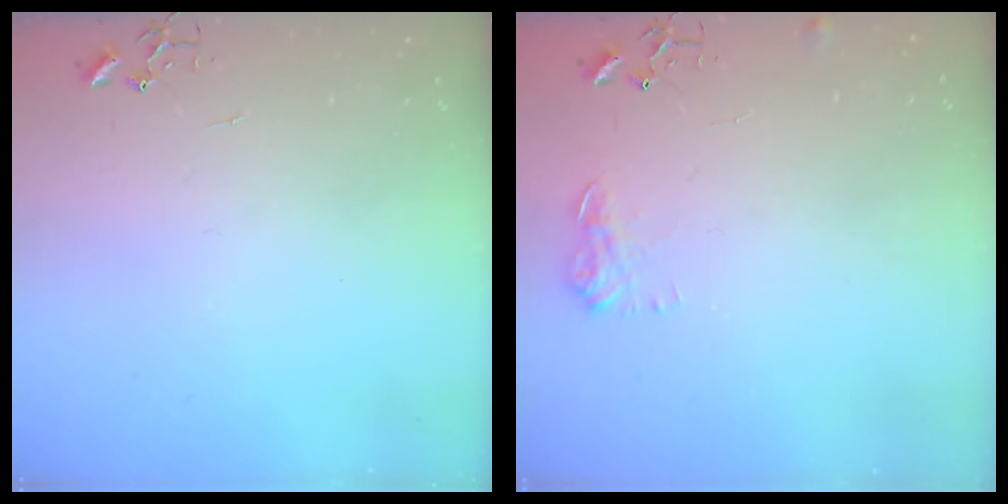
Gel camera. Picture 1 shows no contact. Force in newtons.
{"total": 7.6, "press": 7.6, "slide": 0.3}